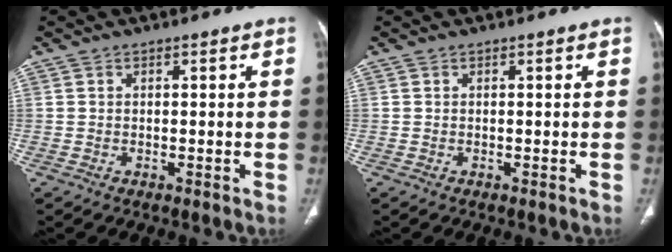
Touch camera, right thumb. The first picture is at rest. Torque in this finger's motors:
{"motor_torque": [0.00, 0.00, -0.13, 0.25, 0.01]}